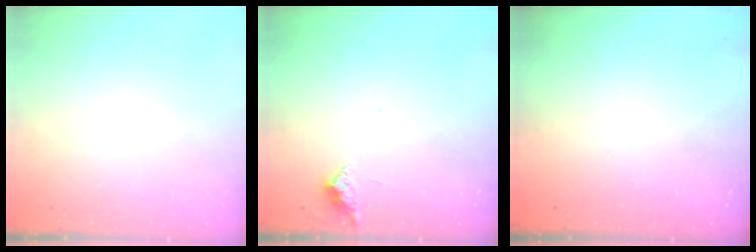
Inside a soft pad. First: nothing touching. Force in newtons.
{"total": 4.3, "press": 4.2, "slide": 0.6}
{"total": 1.4, "press": 1.3, "slide": 0.4}